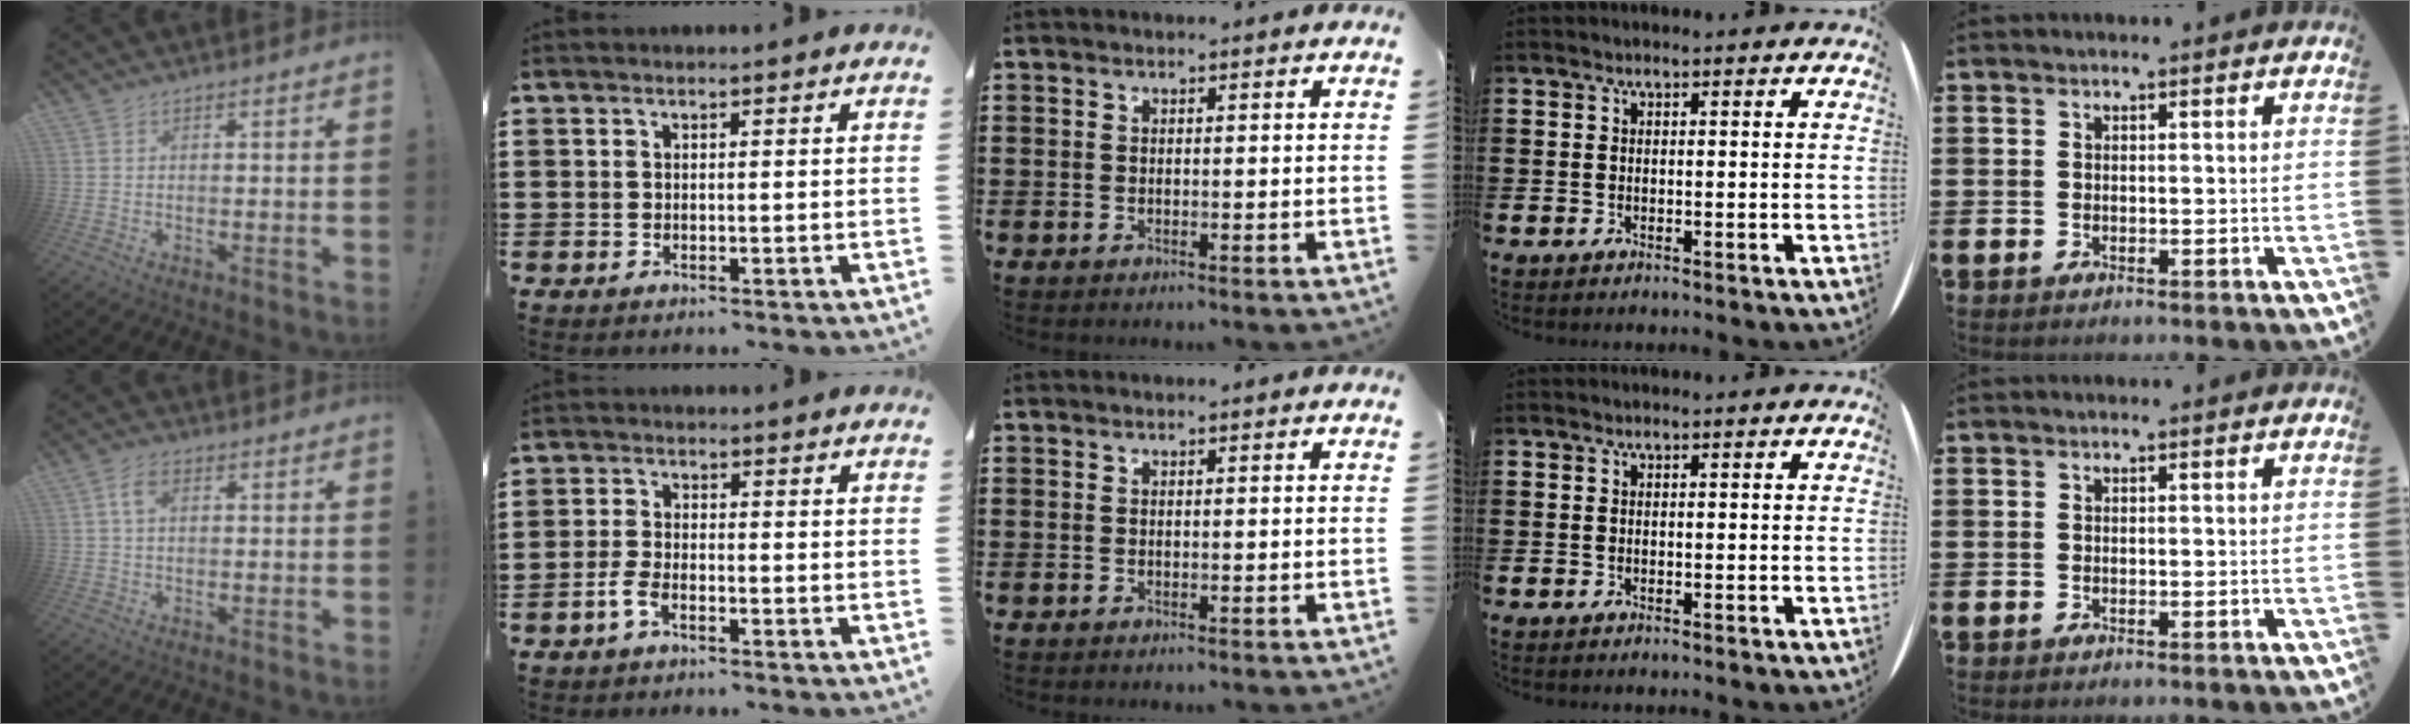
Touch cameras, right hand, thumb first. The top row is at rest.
{"thumb": {"total": 4.5, "force": [1.3, 2.6, 3.4], "torque": [-0.060, 0.005, 0.023]}, "index": {"total": 2.9, "force": [-1.8, 1.0, 2.1], "torque": [-0.051, -0.001, -0.037]}}